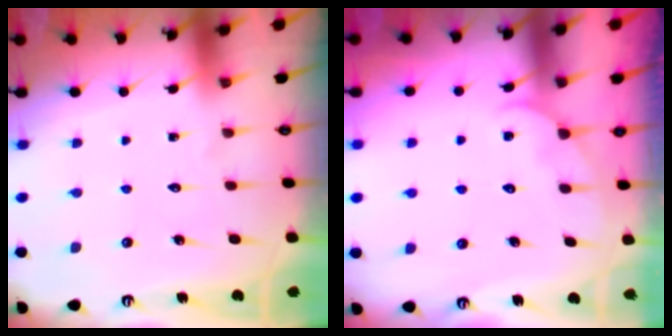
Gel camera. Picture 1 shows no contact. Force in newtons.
{"total": 3.9, "press": 3.9, "slide": 0.4}